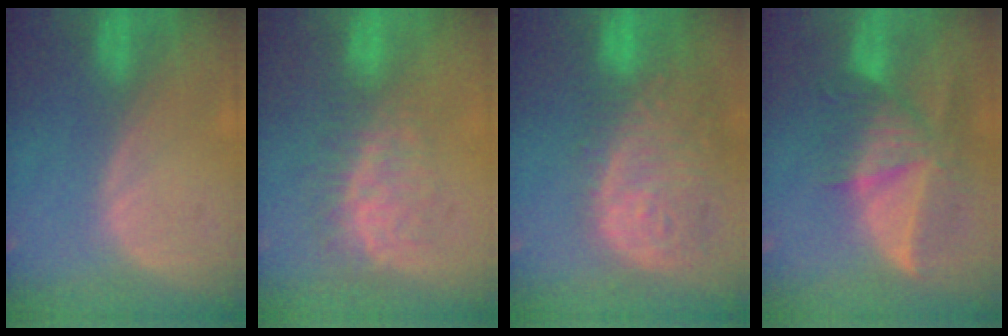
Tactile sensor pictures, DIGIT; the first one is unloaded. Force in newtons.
{"total": 8.7, "press": 7.4, "slide": 4.6}
{"total": 14.1, "press": 11.6, "slide": 8.1}
{"total": 9.1, "press": 8.3, "slide": 3.8}